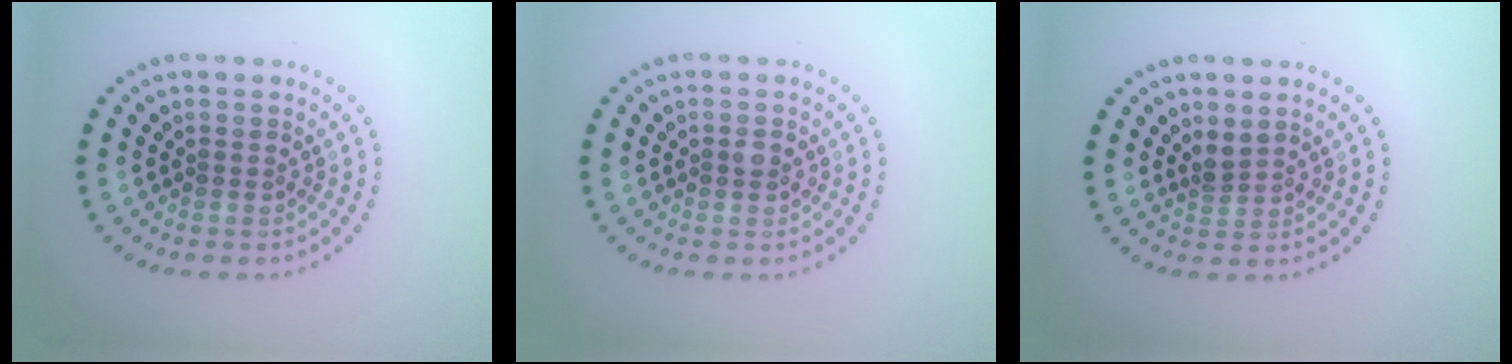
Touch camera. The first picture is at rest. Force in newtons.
{"total": 1.0, "press": 1.0, "slide": 0.1}
{"total": 1.3, "press": 0.8, "slide": 1.0}